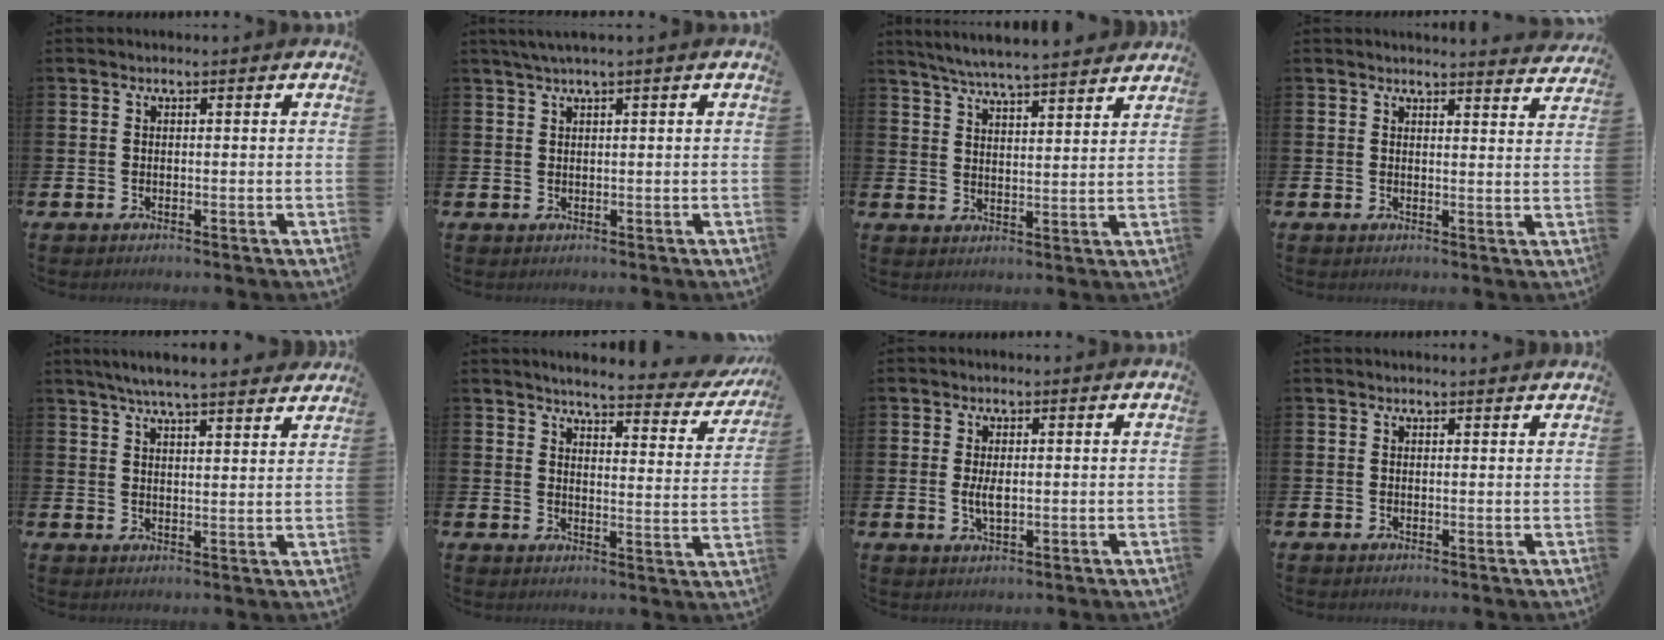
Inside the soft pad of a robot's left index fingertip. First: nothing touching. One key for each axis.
{"total": 1.9, "fx": 1.3, "fy": -0.2, "fz": 1.4, "tx": -0.036, "ty": 0.005, "tz": 0.025}
{"total": 5.8, "fx": 5.7, "fy": -0.2, "fz": 1.3, "tx": -0.051, "ty": -0.034, "tz": 0.101}
{"total": 2.8, "fx": 2.8, "fy": -0.2, "fz": -0.1, "tx": 0.003, "ty": -0.023, "tz": 0.049}
{"total": 5.8, "fx": 5.5, "fy": 0.0, "fz": 1.7, "tx": -0.048, "ty": -0.023, "tz": 0.099}
{"total": 4.2, "fx": 3.8, "fy": 0.5, "fz": 1.5, "tx": -0.039, "ty": -0.034, "tz": 0.058}
{"total": 2.6, "fx": 0.2, "fy": 1.1, "fz": 2.3, "tx": -0.037, "ty": 0.000, "tz": 0.000}
{"total": 0.7, "fx": 0.7, "fy": -0.1, "fz": 0.1, "tx": 0.007, "ty": -0.005, "tz": 0.011}